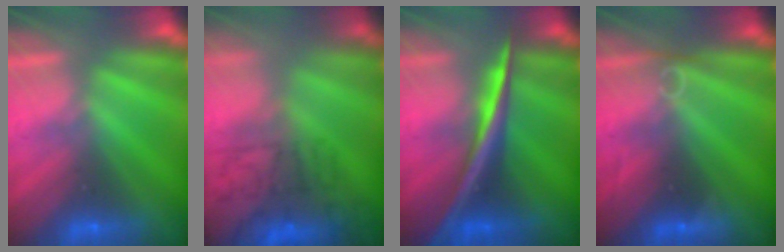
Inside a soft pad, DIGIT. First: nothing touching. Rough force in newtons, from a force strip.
{"total": 7.8}
{"total": 2.8}
{"total": 2.6}